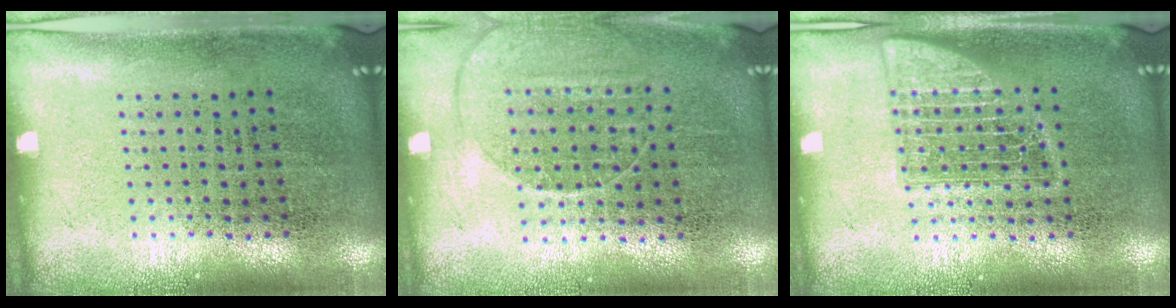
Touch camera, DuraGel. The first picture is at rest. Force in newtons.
{"total": 1.4, "press": 1.3, "slide": 0.5}
{"total": 2.5, "press": 2.5, "slide": 0.4}